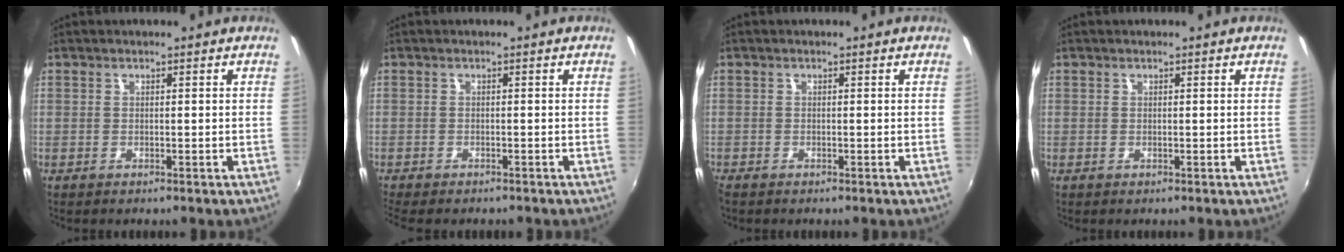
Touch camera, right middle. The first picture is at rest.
{"total": 4.9, "force": [-4.2, 1.2, 2.2], "torque": [-0.053, -0.025, -0.069]}
{"total": 0.8, "force": [-0.8, 0.3, 0.1], "torque": [-0.004, -0.005, -0.019]}
{"total": 0.0}